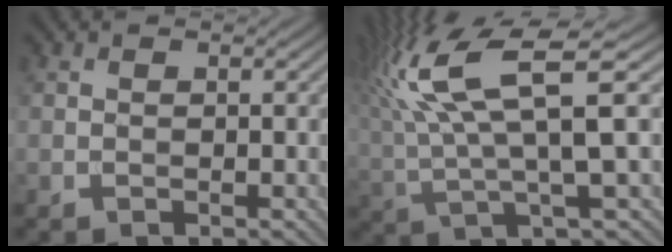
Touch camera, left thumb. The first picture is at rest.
{"total": 12.2, "force": [4.1, 3.0, 11.1], "torque": [-0.237, 0.017, 0.077]}